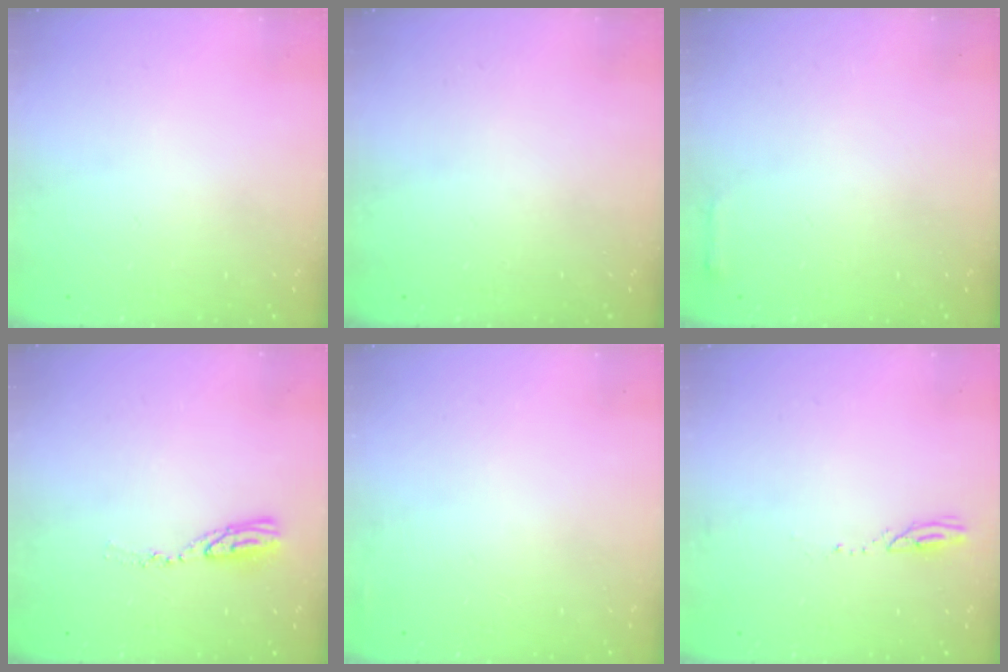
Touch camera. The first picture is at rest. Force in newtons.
{"total": 0.0}
{"total": 2.3, "press": 2.3, "slide": 0.5}
{"total": 5.9, "press": 5.9, "slide": 0.5}
{"total": 2.9, "press": 2.4, "slide": 1.6}
{"total": 2.4, "press": 2.4, "slide": 0.3}